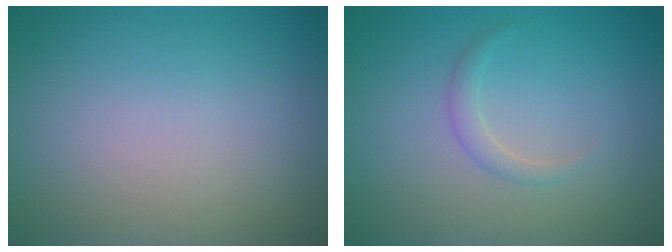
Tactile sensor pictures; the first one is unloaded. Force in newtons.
{"total": 1.1, "press": 1.1, "slide": 0.1}